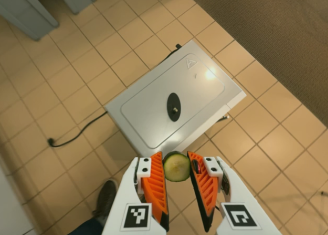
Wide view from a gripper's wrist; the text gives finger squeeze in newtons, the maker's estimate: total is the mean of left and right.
{"total": 5.9, "left": 5.3, "right": 6.5}